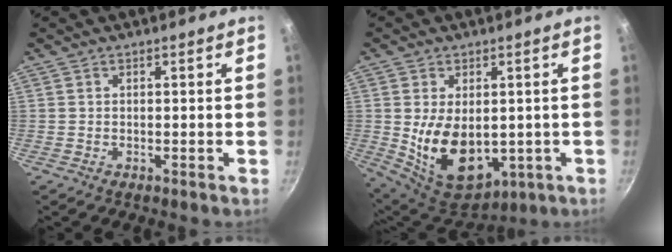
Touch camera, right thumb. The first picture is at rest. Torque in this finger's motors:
{"motor_torque": [-0.32, 1.64, 0.86, 0.78, 0.20]}